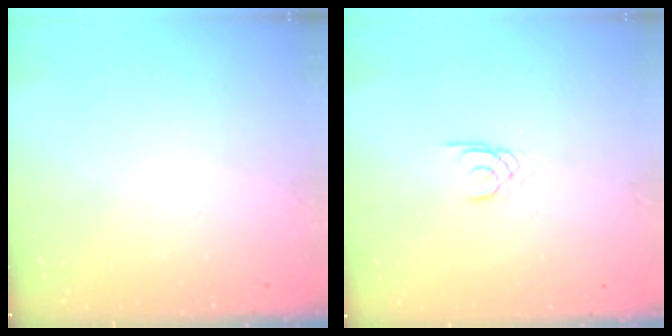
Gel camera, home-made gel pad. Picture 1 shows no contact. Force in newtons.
{"total": 1.7, "press": 1.7, "slide": 0.2}